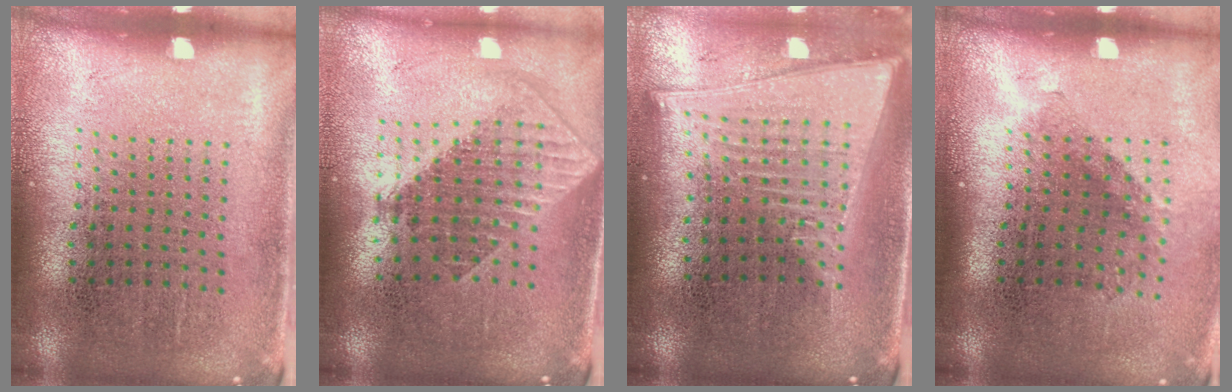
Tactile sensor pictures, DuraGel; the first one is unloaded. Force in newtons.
{"total": 1.8, "press": 1.5, "slide": 1.1}
{"total": 2.2, "press": 1.8, "slide": 1.2}
{"total": 1.2, "press": 0.9, "slide": 0.8}